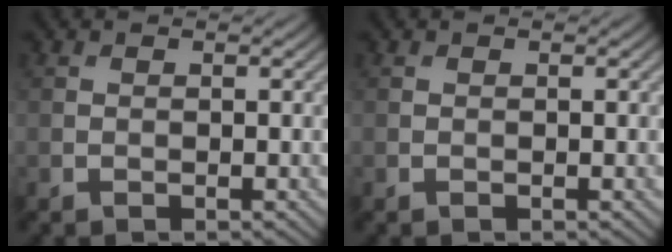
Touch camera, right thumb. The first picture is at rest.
{"total": 0.0}